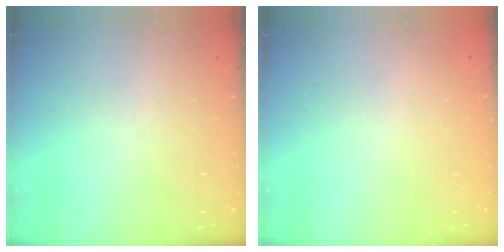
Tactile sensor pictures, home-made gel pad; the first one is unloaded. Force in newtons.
{"total": 2.1, "press": 2.1, "slide": 0.1}